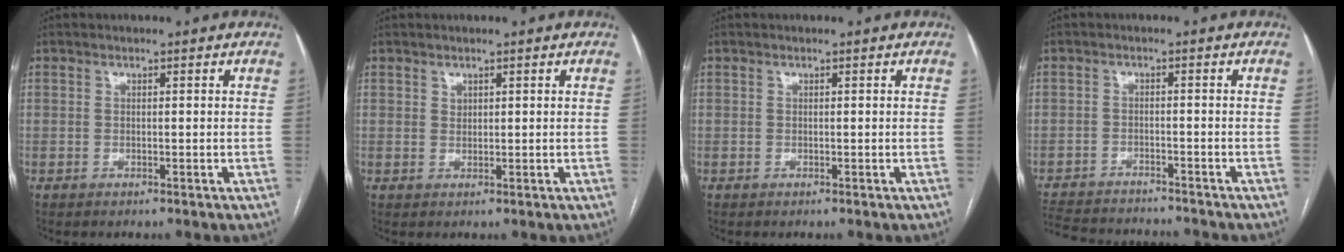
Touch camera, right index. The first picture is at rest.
{"total": 0.8, "force": [0.6, 0.6, 0.2], "torque": [0.001, -0.003, 0.009]}
{"total": 0.0}
{"total": 14.0, "force": [-12.9, 2.8, 4.6], "torque": [-0.103, -0.007, -0.185]}